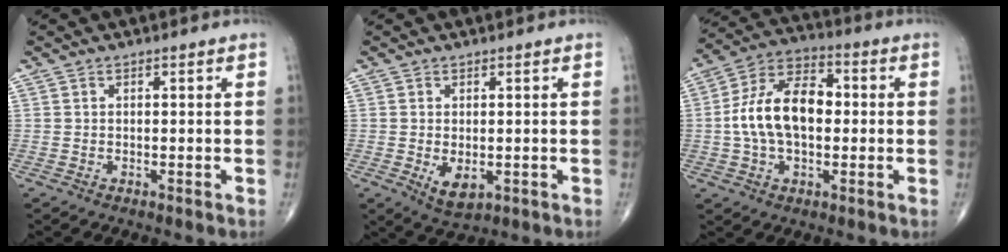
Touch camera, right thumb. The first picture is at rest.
{"total": 4.2, "force": [-0.7, 2.3, 3.5], "torque": [-0.049, -0.010, 0.001]}
{"total": 14.7, "force": [0.1, 8.7, 11.8], "torque": [-0.207, 0.033, -0.008]}